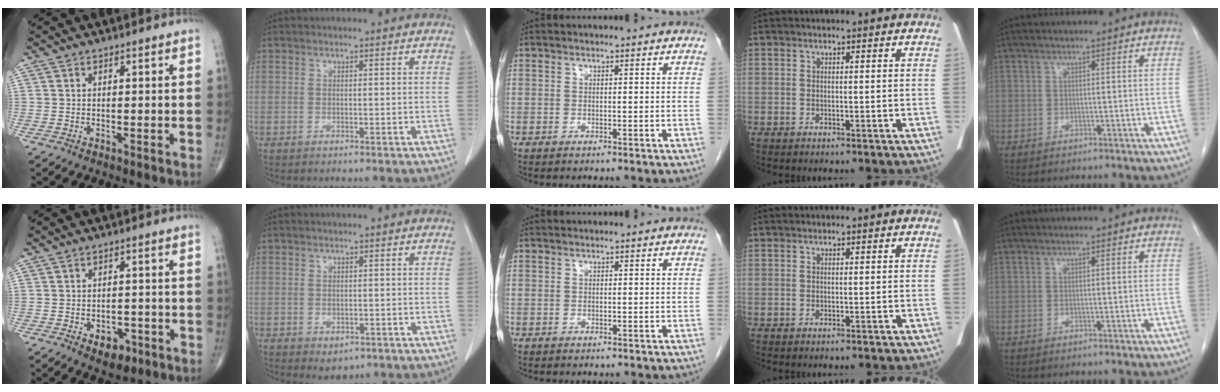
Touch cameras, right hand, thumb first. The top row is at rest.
{"thumb": {"total": 4.8, "force": [-2.2, 3.1, 3.0], "torque": [-0.022, 0.012, -0.025]}, "index": {"total": 2.4, "force": [-1.2, 1.6, 1.3], "torque": [-0.012, -0.001, -0.004]}}